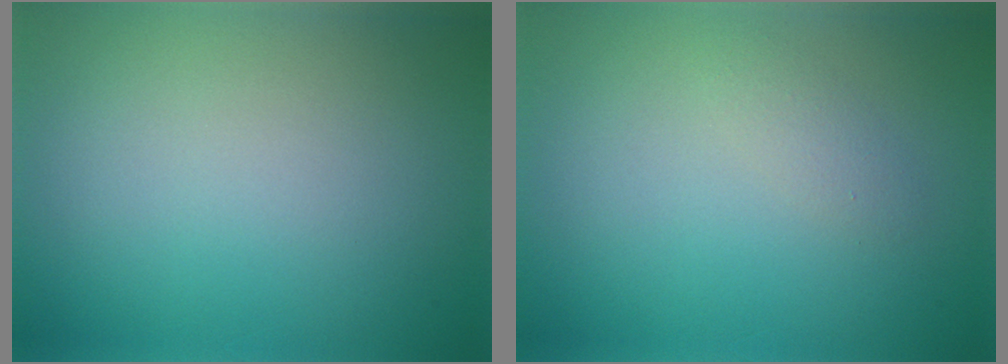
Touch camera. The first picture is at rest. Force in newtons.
{"total": 1.1, "press": 1.1, "slide": 0.1}